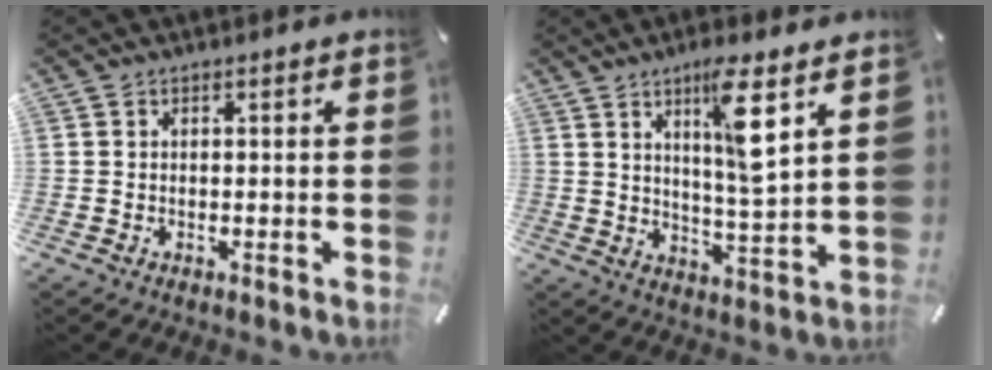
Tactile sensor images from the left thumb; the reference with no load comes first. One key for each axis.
{"total": 10.6, "fx": 5.2, "fy": 1.6, "fz": 9.1, "tx": -0.147, "ty": -0.027, "tz": 0.080}